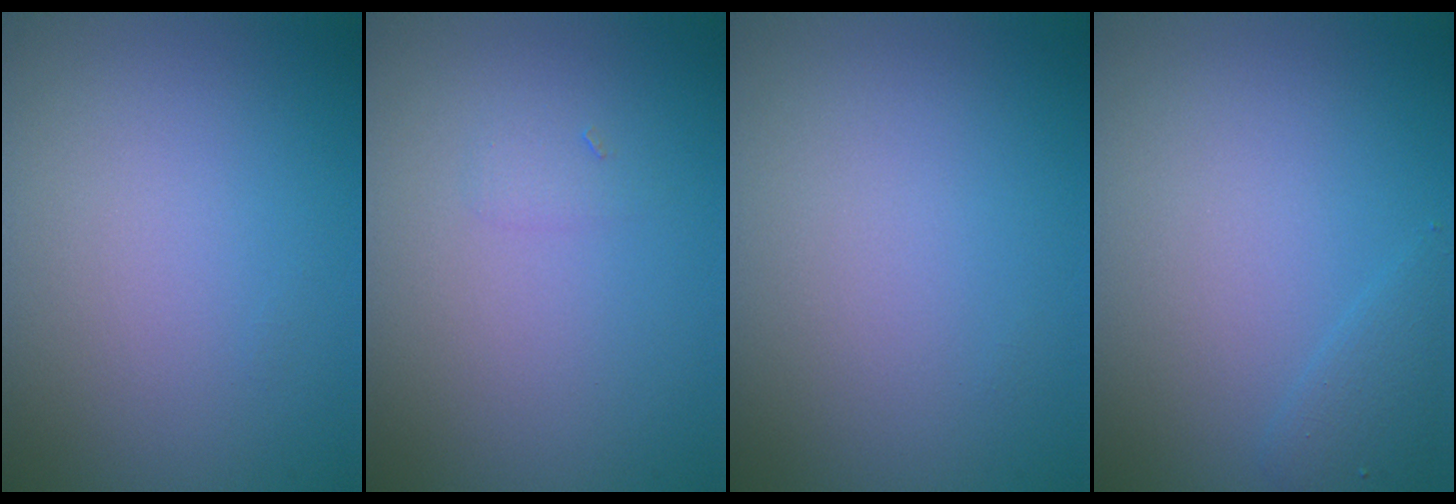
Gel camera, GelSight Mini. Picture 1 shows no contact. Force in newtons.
{"total": 0.7, "press": 0.7, "slide": 0.0}
{"total": 0.0}
{"total": 1.4, "press": 1.4, "slide": 0.1}